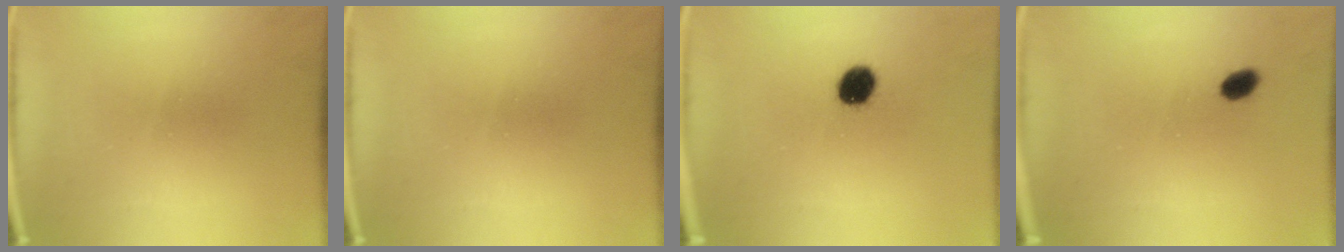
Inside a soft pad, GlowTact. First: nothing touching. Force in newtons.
{"total": 0.0}
{"total": 5.9}
{"total": 2.4}